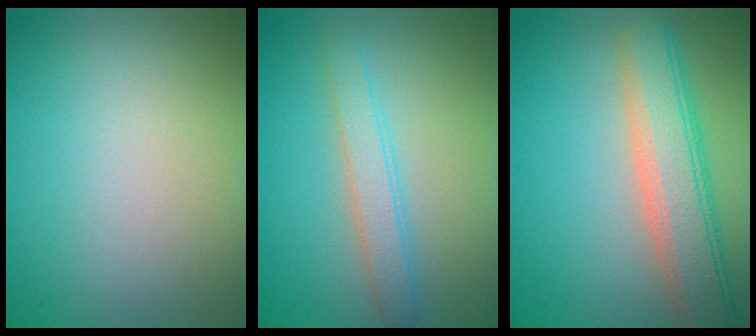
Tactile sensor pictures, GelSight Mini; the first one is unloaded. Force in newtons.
{"total": 2.5, "press": 2.5, "slide": 0.0}
{"total": 5.9, "press": 5.9, "slide": 0.6}